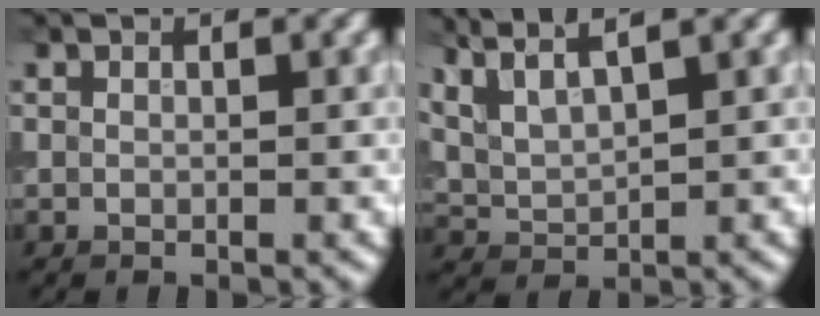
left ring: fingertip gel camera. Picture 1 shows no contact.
{"total": 5.4, "force": [4.0, 1.4, 3.3], "torque": [-0.073, 0.025, 0.062]}